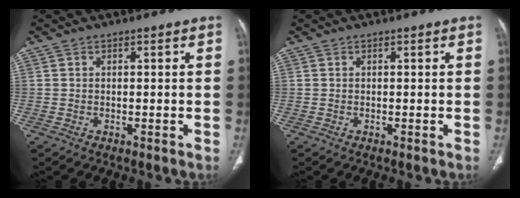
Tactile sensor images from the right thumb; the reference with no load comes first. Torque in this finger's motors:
{"motor_torque": [0.00, 0.00, 0.00, 0.00, 0.00]}